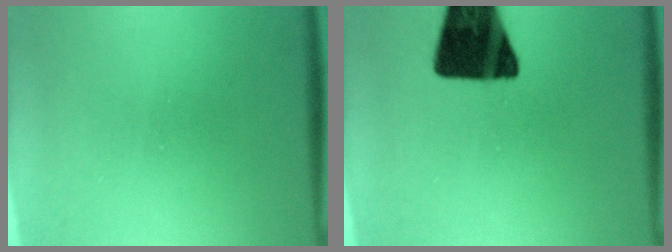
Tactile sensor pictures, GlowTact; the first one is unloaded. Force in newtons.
{"total": 18.0}